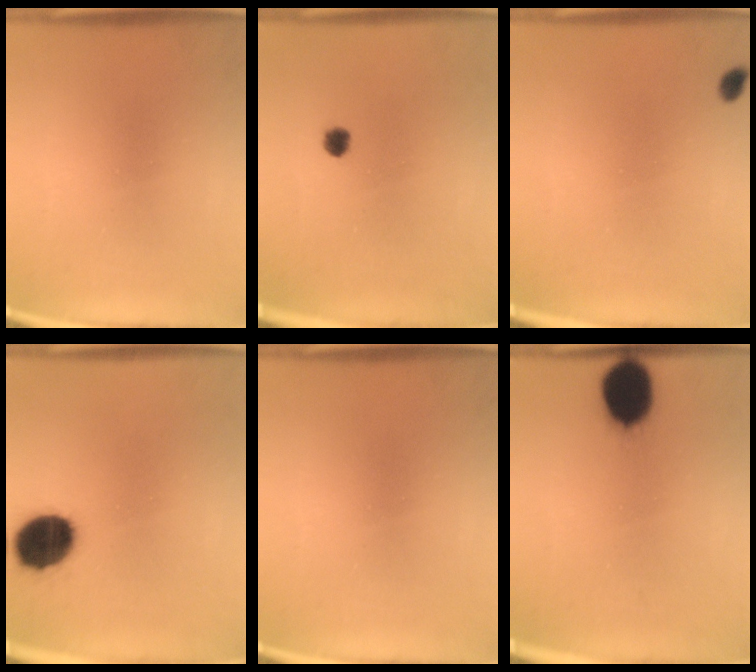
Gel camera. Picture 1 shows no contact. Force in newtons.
{"total": 1.7}
{"total": 1.3}
{"total": 13.3}
{"total": 0.0}
{"total": 11.3}